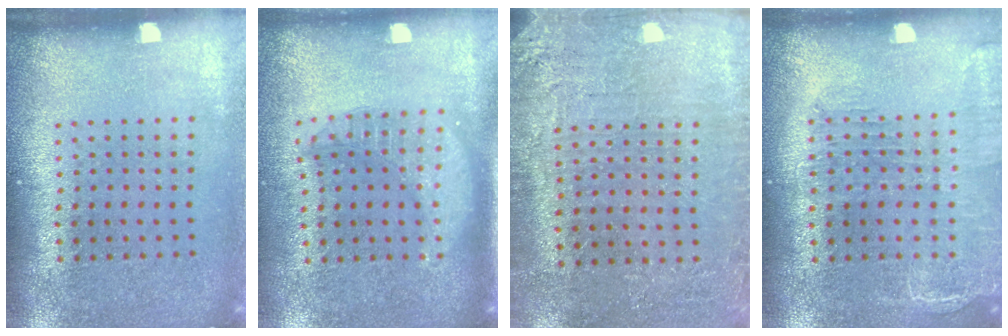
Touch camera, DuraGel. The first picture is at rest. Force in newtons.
{"total": 1.7, "press": 1.5, "slide": 0.9}
{"total": 2.9, "press": 2.9, "slide": 0.4}
{"total": 1.6, "press": 1.5, "slide": 0.7}